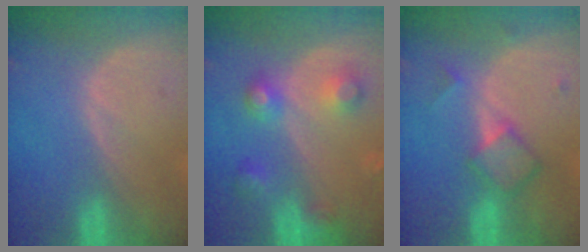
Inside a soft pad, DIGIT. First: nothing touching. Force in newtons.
{"total": 6.1, "press": 6.1, "slide": 0.4}
{"total": 4.9, "press": 4.7, "slide": 1.3}